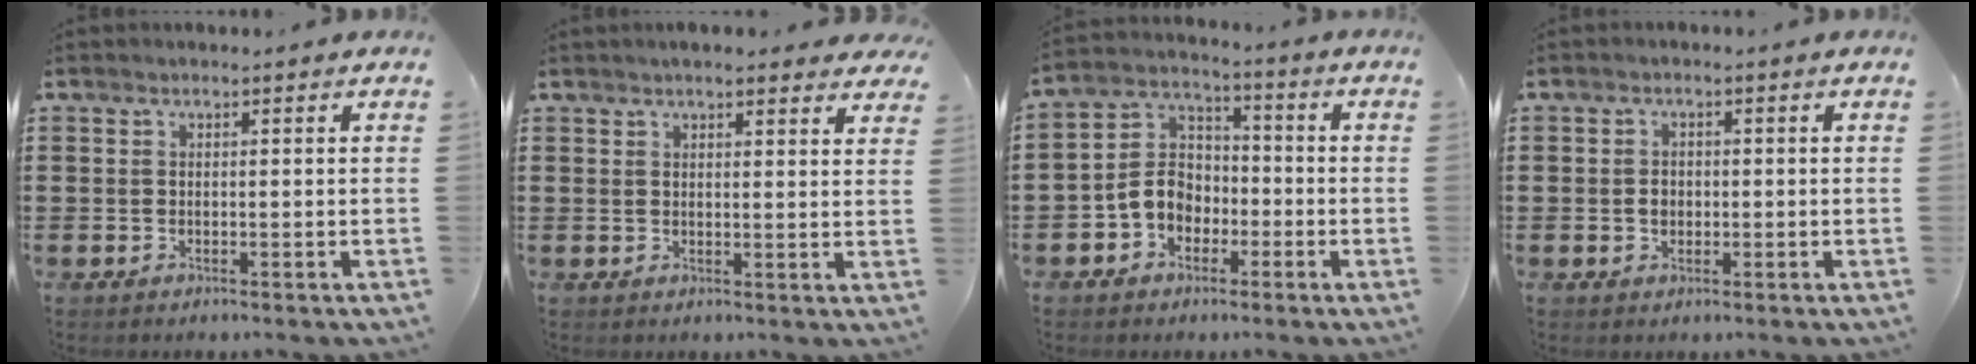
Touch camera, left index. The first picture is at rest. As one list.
[{"total": 3.1, "force": [2.9, 0.3, 1.2], "torque": [-0.022, -0.004, 0.052]}, {"total": 6.4, "force": [-2.8, 5.0, 2.9], "torque": [-0.083, 0.012, -0.062]}, {"total": 1.8, "force": [-0.2, 1.5, 1.0], "torque": [-0.024, 0.006, -0.007]}]